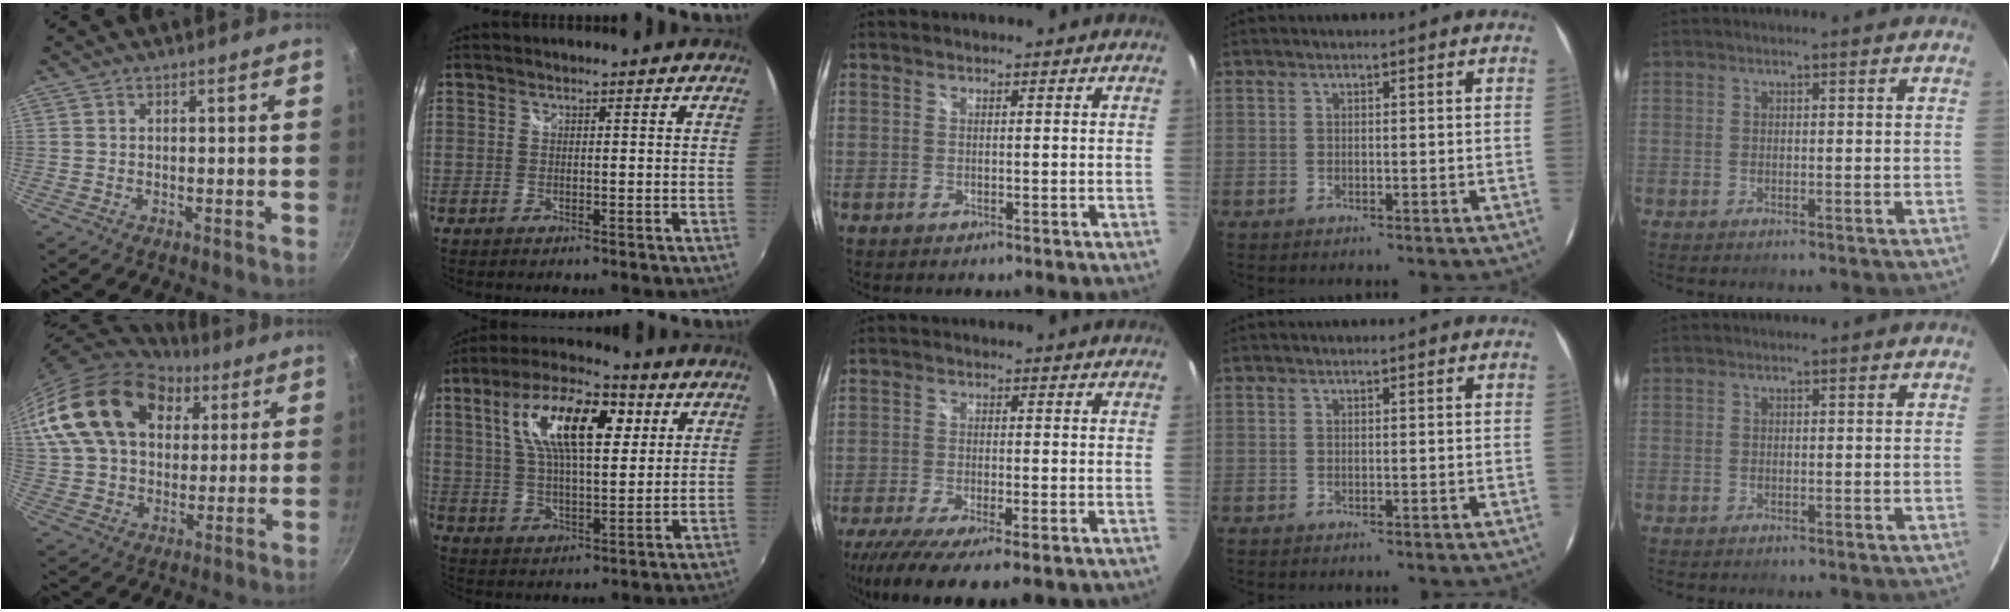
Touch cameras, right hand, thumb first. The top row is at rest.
{"thumb": {"total": 24.6, "force": [9.0, 16.9, 15.5], "torque": [-0.271, 0.006, 0.156]}, "index": {"total": 16.0, "force": [5.7, 6.4, 13.6], "torque": [-0.244, 0.028, 0.097]}, "middle": {"total": 13.8, "force": [-8.8, 3.7, 9.9], "torque": [-0.203, -0.059, -0.140]}}